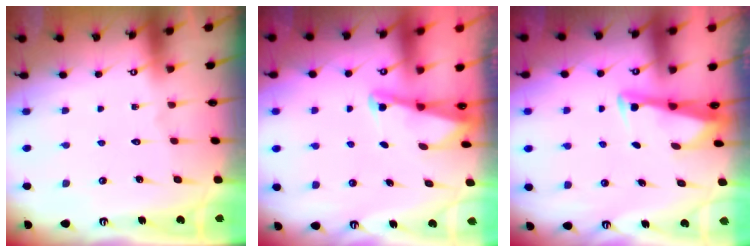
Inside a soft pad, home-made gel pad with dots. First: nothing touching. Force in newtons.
{"total": 2.0, "press": 2.0, "slide": 0.2}
{"total": 3.1, "press": 3.1, "slide": 0.4}